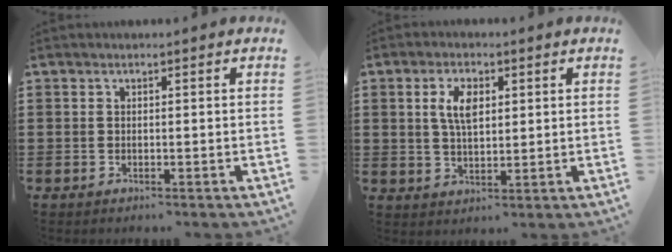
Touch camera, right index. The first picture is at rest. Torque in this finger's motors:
{"motor_torque": [0.23, -0.19, 0.23, 0.13]}